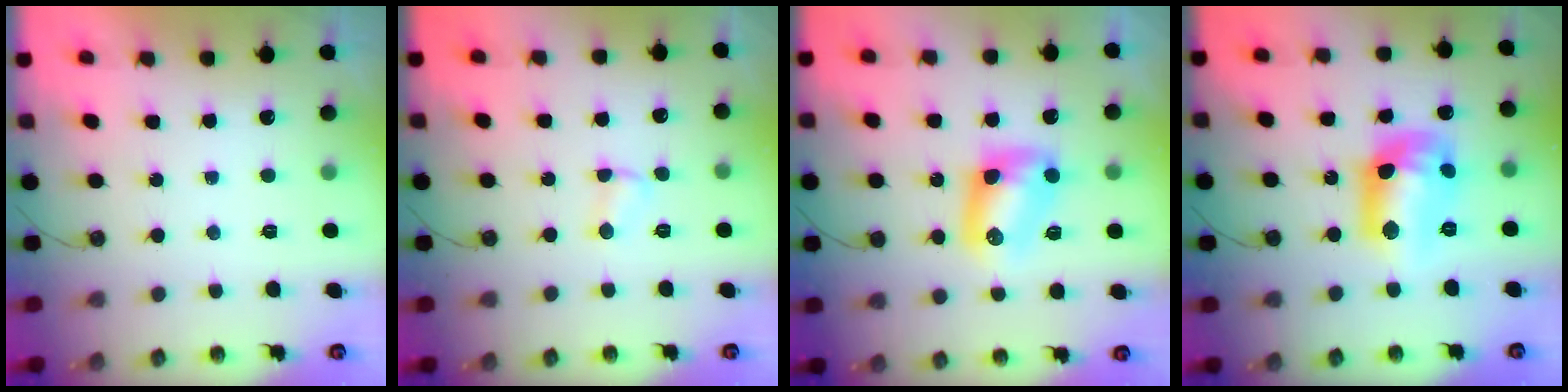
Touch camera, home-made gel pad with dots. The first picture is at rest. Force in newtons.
{"total": 3.7, "press": 3.7, "slide": 0.4}
{"total": 8.7, "press": 8.7, "slide": 0.3}
{"total": 14.5, "press": 14.4, "slide": 1.0}